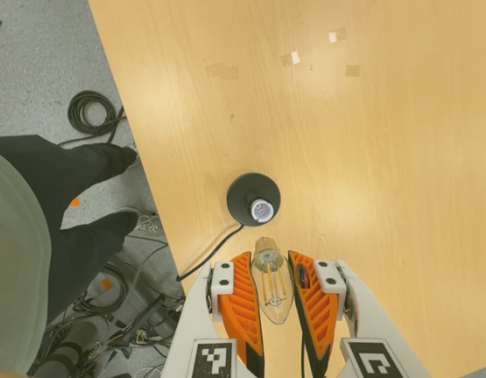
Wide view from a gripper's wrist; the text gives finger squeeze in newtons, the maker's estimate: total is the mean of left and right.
{"total": 20.5, "left": 23.1, "right": 17.8}